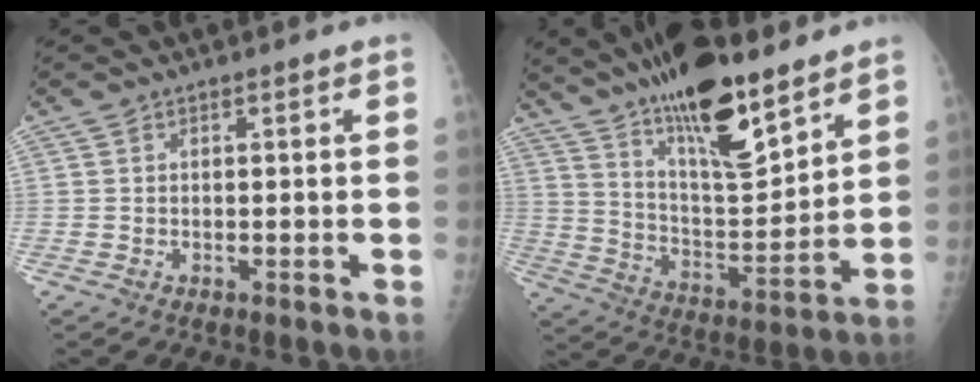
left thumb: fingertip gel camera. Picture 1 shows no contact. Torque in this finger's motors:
{"motor_torque": [2.60, 0.69, 1.42, -1.36, 0.48]}